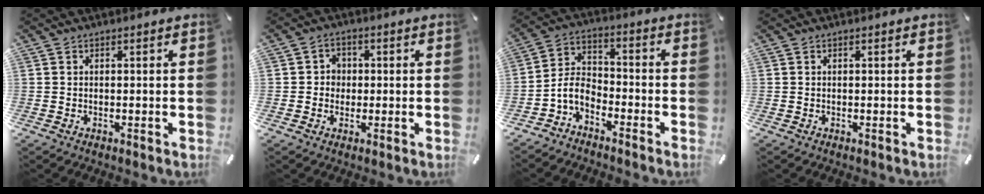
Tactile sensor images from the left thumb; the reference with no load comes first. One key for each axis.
{"total": 3.7, "fx": -0.6, "fy": 3.6, "fz": 0.6, "tx": -0.011, "ty": 0.011, "tz": -0.015}
{"total": 6.9, "fx": -4.9, "fy": 3.9, "fz": 3.0, "tx": -0.072, "ty": 0.013, "tz": -0.097}
{"total": 0.0}